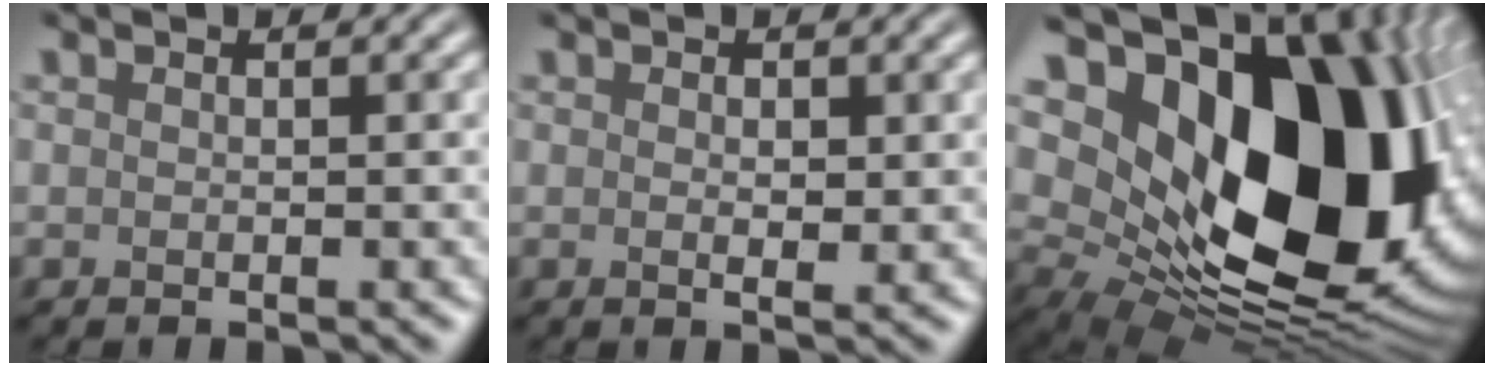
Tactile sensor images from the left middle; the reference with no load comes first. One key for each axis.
{"total": 1.3, "fx": 0.4, "fy": 0.4, "fz": 1.2, "tx": -0.018, "ty": -0.004, "tz": 0.007}
{"total": 19.8, "fx": 4.4, "fy": 12.8, "fz": 14.4, "tx": -0.249, "ty": -0.019, "tz": 0.111}